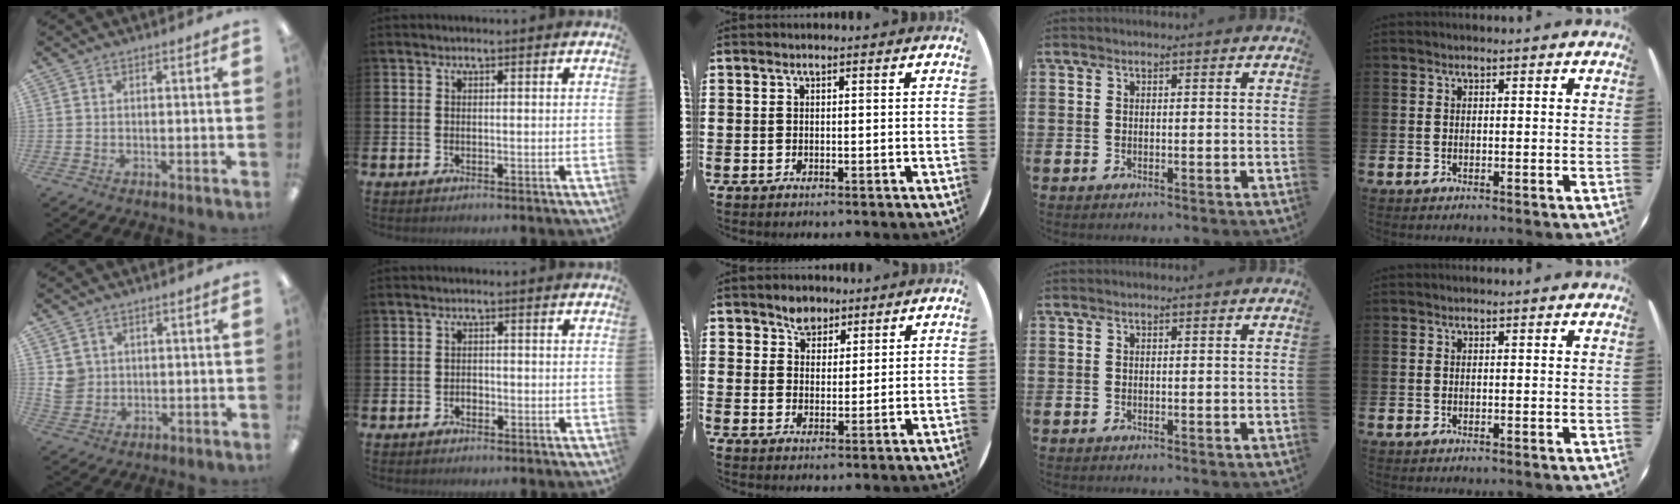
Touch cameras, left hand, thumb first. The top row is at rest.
{"thumb": {"total": 4.5, "force": [1.5, 4.1, 0.9], "torque": [-0.020, 0.004, 0.030]}, "index": {"total": 1.1, "force": [-0.5, 0.8, 0.4], "torque": [-0.002, -0.001, -0.013]}, "middle": {"total": 3.7, "force": [2.9, 2.3, 0.3], "torque": [-0.007, 0.002, 0.056]}}